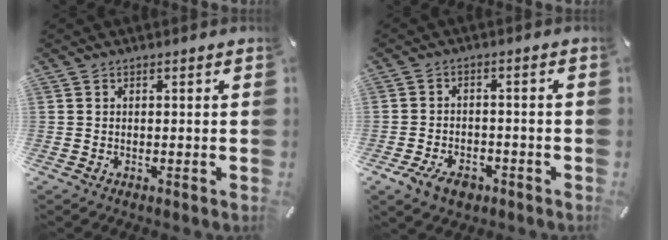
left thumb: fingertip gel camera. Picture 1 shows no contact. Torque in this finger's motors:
{"motor_torque": [0.26, 2.09, 0.20, 0.29, 0.00]}